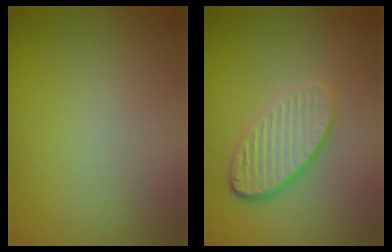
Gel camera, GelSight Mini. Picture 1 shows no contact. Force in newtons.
{"total": 4.5, "press": 3.2, "slide": 3.2}